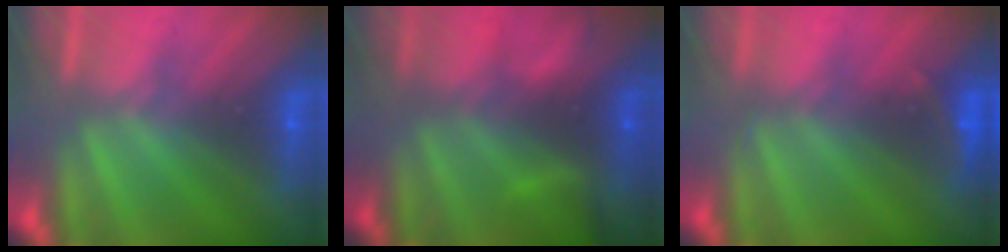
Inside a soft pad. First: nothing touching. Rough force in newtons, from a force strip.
{"total": 6.8}
{"total": 2.6}